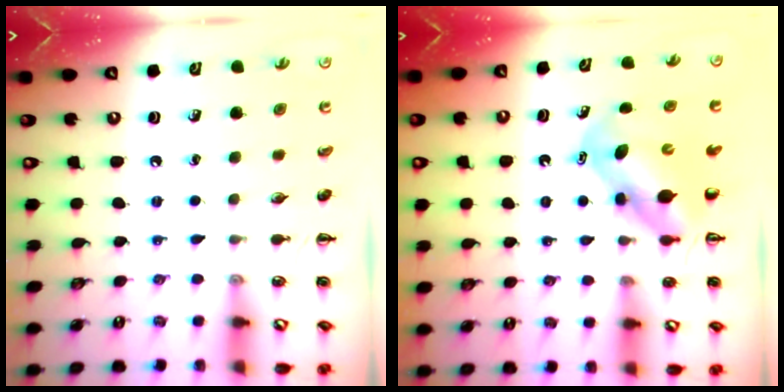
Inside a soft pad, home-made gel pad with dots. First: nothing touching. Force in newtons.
{"total": 6.1, "press": 6.0, "slide": 1.0}